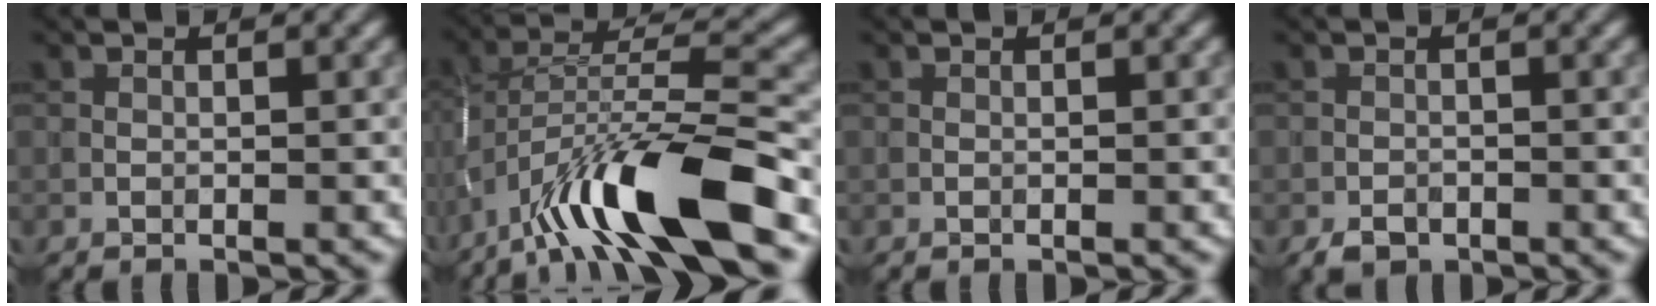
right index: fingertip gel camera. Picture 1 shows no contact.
{"total": 11.9, "force": [-7.1, 2.7, 9.2], "torque": [-0.159, 0.013, -0.129]}
{"total": 0.0}
{"total": 1.5, "force": [-1.1, 0.9, 0.6], "torque": [-0.007, -0.002, -0.021]}